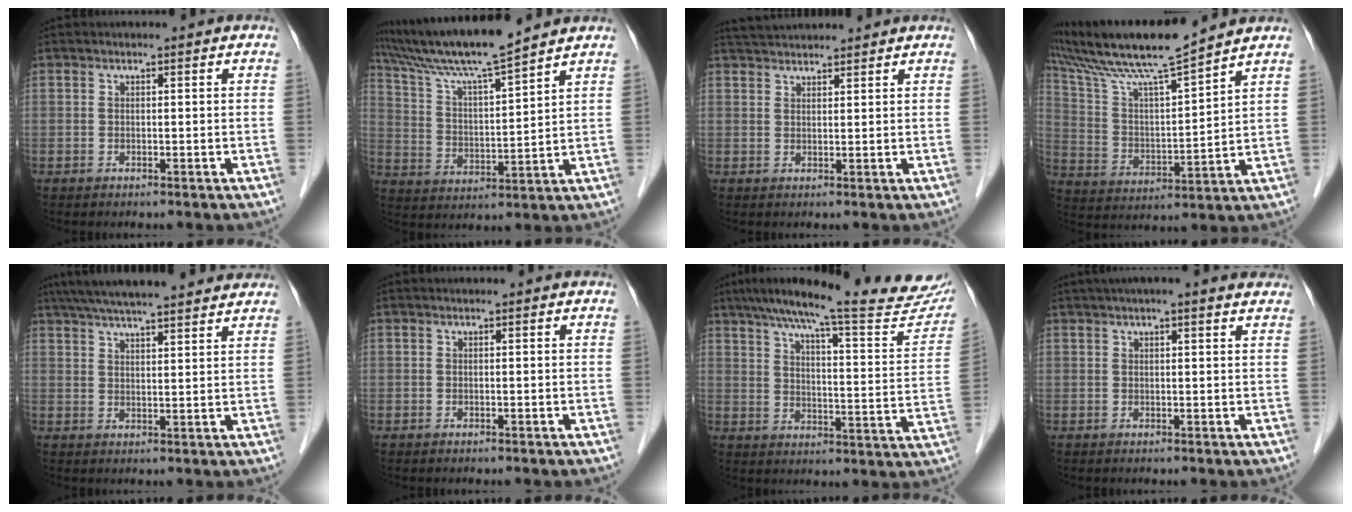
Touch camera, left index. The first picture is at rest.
{"total": 12.6, "force": [11.2, -1.2, 5.7], "torque": [-0.113, 0.013, 0.205]}
{"total": 5.5, "force": [5.3, 0.7, 1.5], "torque": [-0.029, 0.040, 0.089]}
{"total": 14.7, "force": [12.7, -0.6, 7.3], "torque": [-0.146, 0.015, 0.231]}
{"total": 17.6, "force": [15.3, 1.9, 8.5], "torque": [-0.141, 0.048, 0.217]}
{"total": 0.0}
{"total": 25.8, "force": [22.4, 2.8, 12.6], "torque": [-0.190, -0.038, 0.283]}
{"total": 8.1, "force": [6.5, 1.0, 4.8], "torque": [-0.068, 0.032, 0.079]}